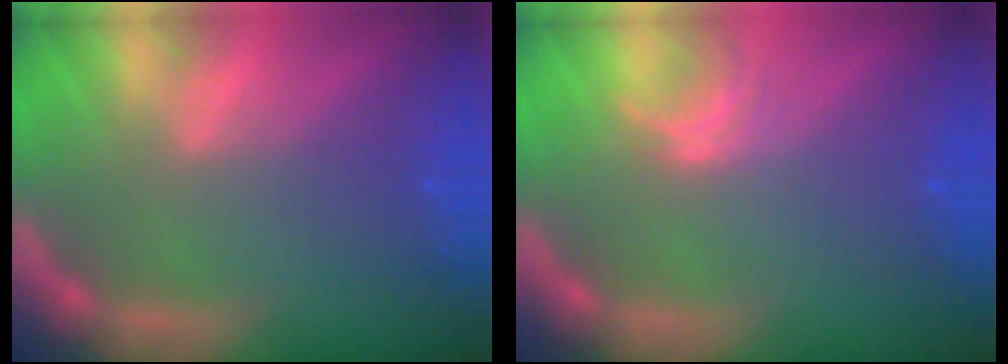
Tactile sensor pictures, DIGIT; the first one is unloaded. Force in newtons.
{"total": 1.5}